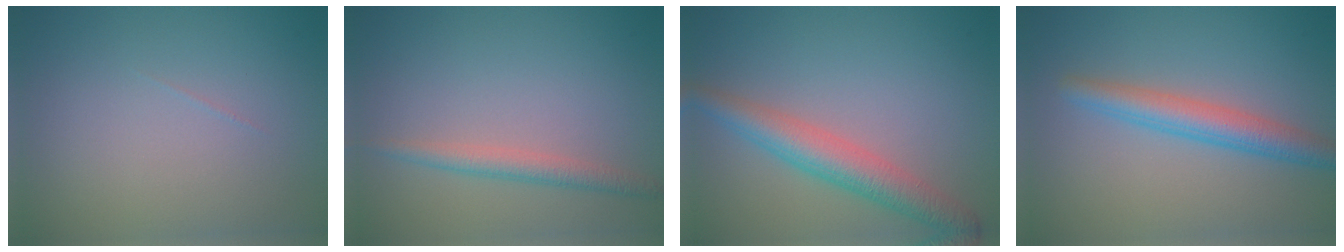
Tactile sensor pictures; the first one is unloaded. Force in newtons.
{"total": 2.0, "press": 2.0, "slide": 0.0}
{"total": 4.4, "press": 4.4, "slide": 0.1}
{"total": 3.7, "press": 3.7, "slide": 0.1}